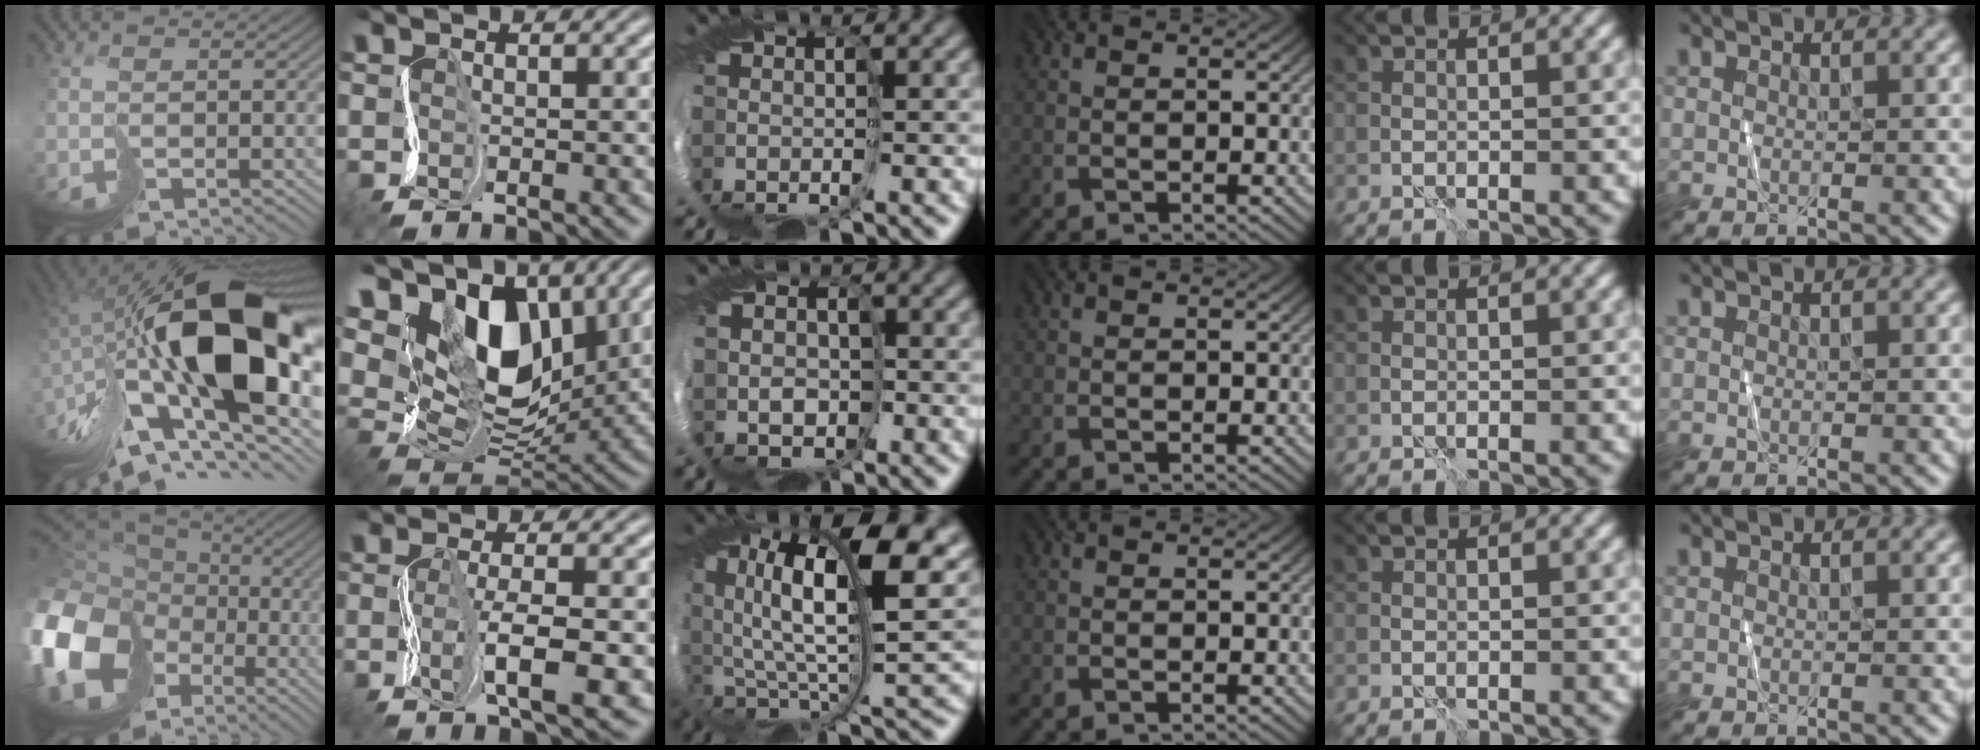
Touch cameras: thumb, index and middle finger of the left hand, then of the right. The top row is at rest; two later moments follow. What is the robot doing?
{"motion": "cut", "object": "paper bag"}